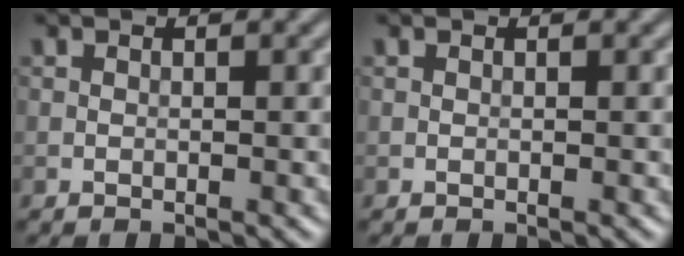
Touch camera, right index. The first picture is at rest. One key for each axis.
{"total": 0.0}